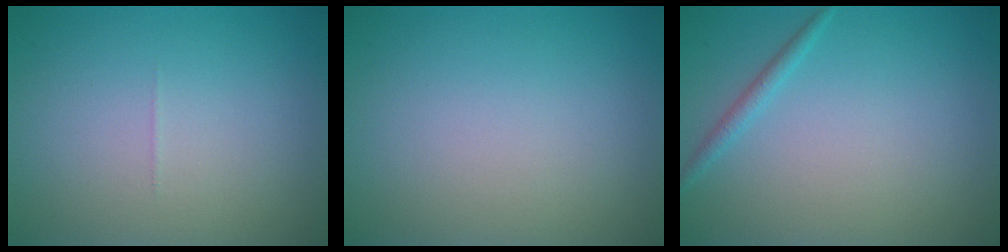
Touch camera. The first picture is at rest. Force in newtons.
{"total": 0.0}
{"total": 1.2, "press": 1.2, "slide": 0.0}